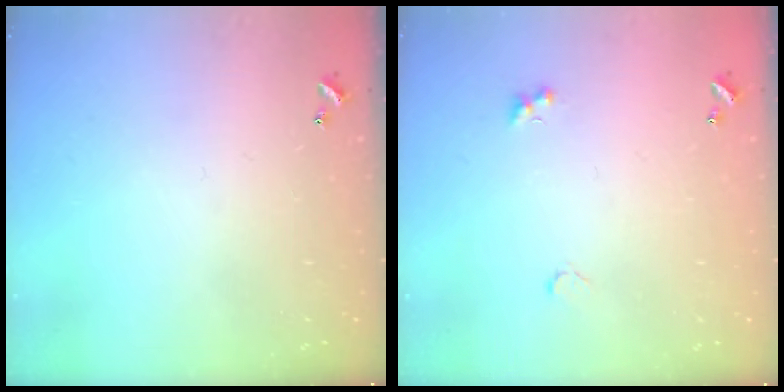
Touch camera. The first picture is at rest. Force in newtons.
{"total": 2.8, "press": 2.7, "slide": 0.6}